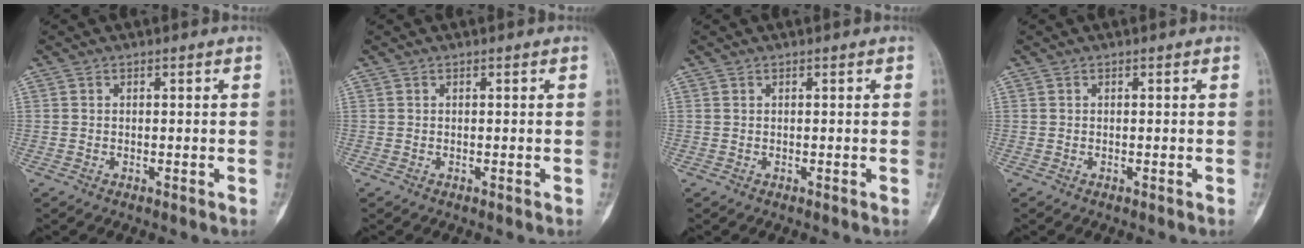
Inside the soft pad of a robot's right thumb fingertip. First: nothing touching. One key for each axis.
{"total": 0.0}
{"total": 0.0}
{"total": 0.0}